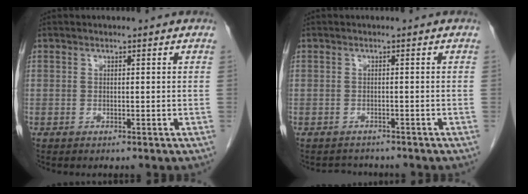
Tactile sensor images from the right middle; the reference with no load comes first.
{"total": 2.3, "force": [-2.1, 0.9, -0.2], "torque": [0.001, -0.003, -0.032]}